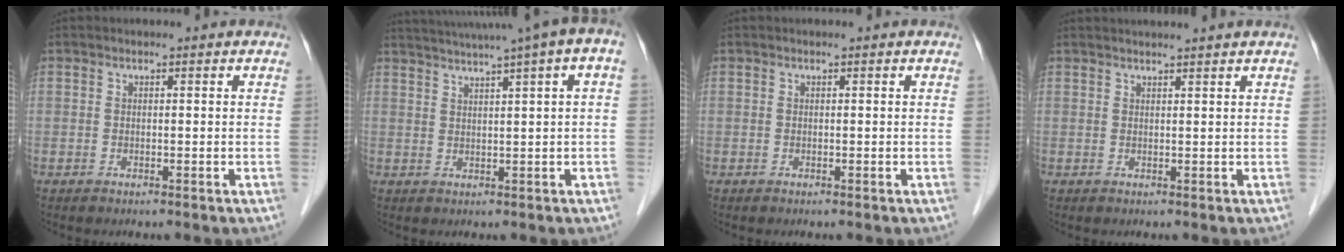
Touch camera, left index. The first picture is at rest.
{"total": 13.1, "force": [8.5, 0.0, 9.9], "torque": [-0.162, 0.043, 0.107]}
{"total": 0.0}
{"total": 4.6, "force": [4.1, -1.0, 1.6], "torque": [-0.016, 0.018, 0.051]}